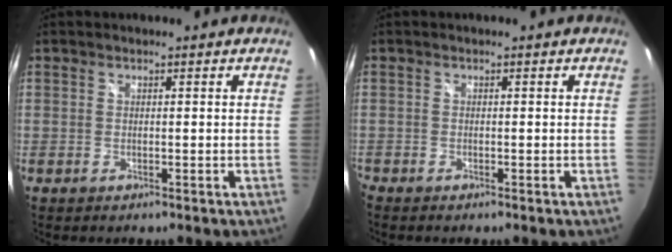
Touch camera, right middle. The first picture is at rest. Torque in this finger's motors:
{"motor_torque": [1.06, -1.08, 0.29, 0.21]}